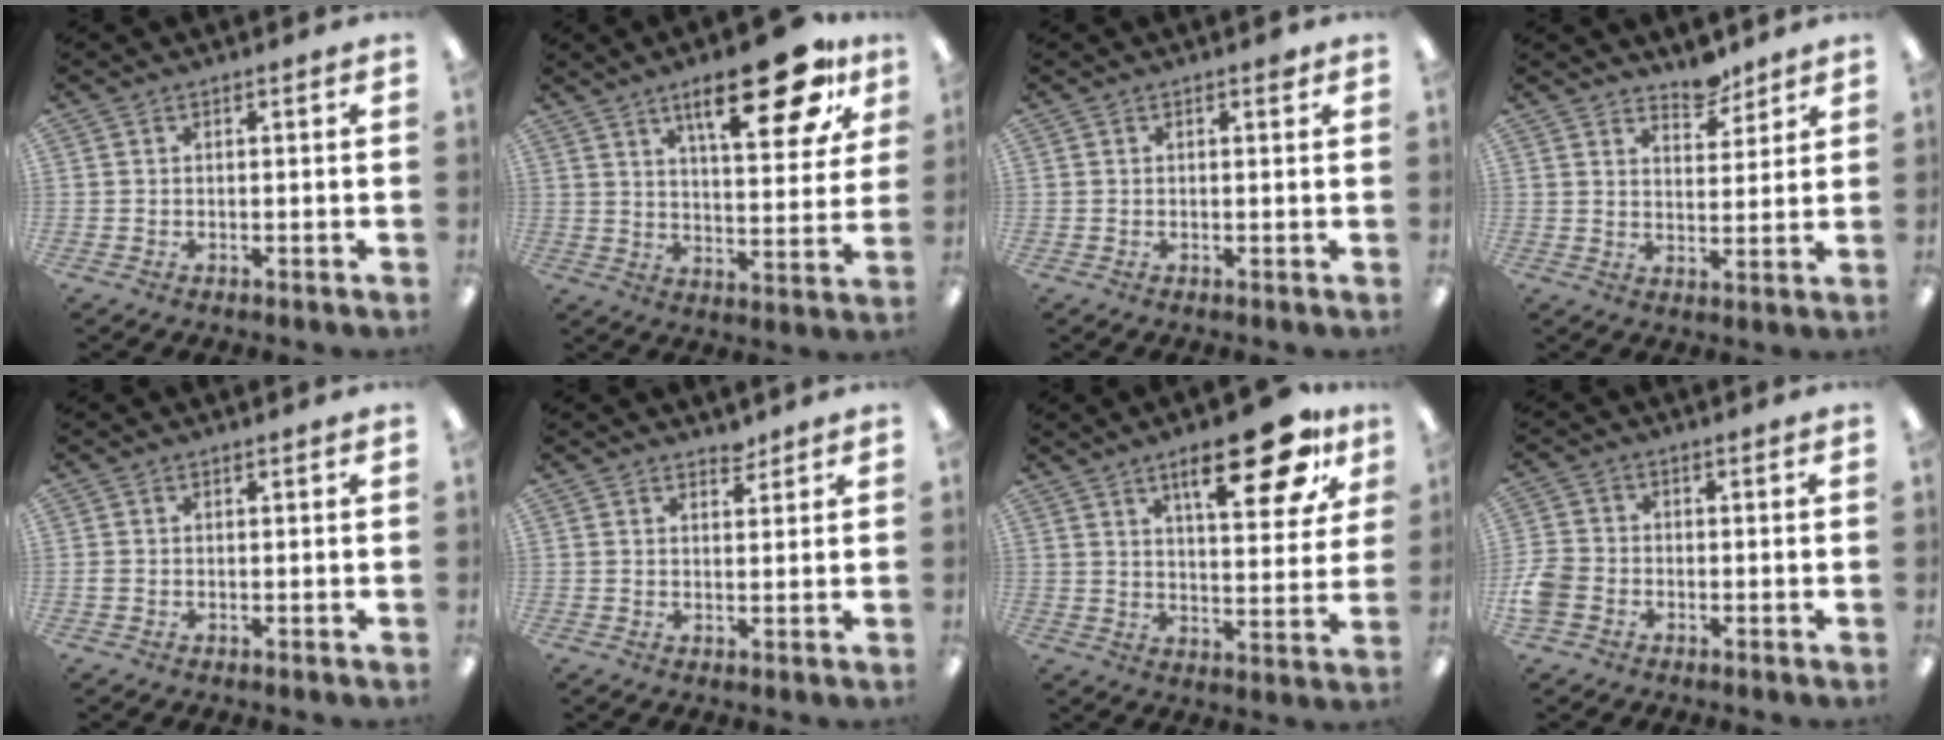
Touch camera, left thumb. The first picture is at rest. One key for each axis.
{"total": 21.0, "fx": 12.3, "fy": 6.9, "fz": 15.5, "tx": -0.220, "ty": -0.057, "tz": 0.187}
{"total": 1.0, "fx": 0.7, "fy": 0.4, "fz": 0.6, "tx": -0.006, "ty": 0.000, "tz": 0.010}
{"total": 6.2, "fx": 5.5, "fy": 2.4, "fz": 1.5, "tx": -0.004, "ty": -0.042, "tz": 0.096}
{"total": 0.7, "fx": 0.0, "fy": 0.5, "fz": 0.4, "tx": -0.007, "ty": 0.004, "tz": -0.001}
{"total": 2.4, "fx": 2.3, "fy": 0.8, "fz": 0.3, "tx": 0.008, "ty": -0.015, "tz": 0.039}
{"total": 19.4, "fx": 11.4, "fy": 6.4, "fz": 14.3, "tx": -0.197, "ty": -0.055, "tz": 0.172}
{"total": 5.3, "fx": -2.0, "fy": 4.2, "fz": 2.6, "tx": -0.058, "ty": 0.012, "tz": -0.038}